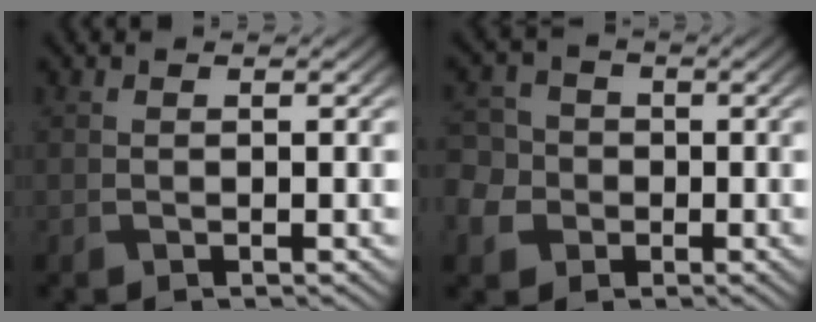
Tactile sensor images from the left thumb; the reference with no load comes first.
{"total": 7.8, "force": [-2.3, 7.0, 2.6], "torque": [-0.097, -0.013, -0.067]}